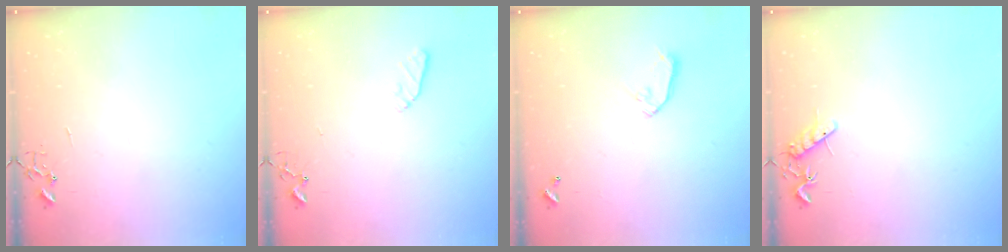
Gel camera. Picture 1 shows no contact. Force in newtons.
{"total": 5.6, "press": 5.5, "slide": 1.0}
{"total": 7.3, "press": 7.3, "slide": 0.4}
{"total": 7.5, "press": 7.4, "slide": 0.6}